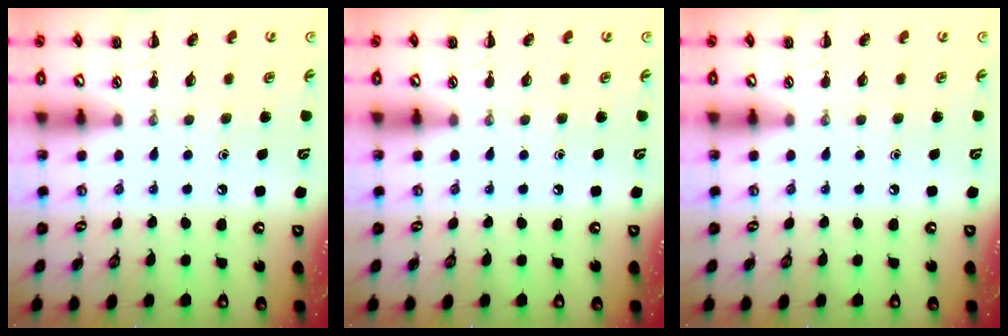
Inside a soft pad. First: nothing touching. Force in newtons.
{"total": 0.0}
{"total": 0.0}